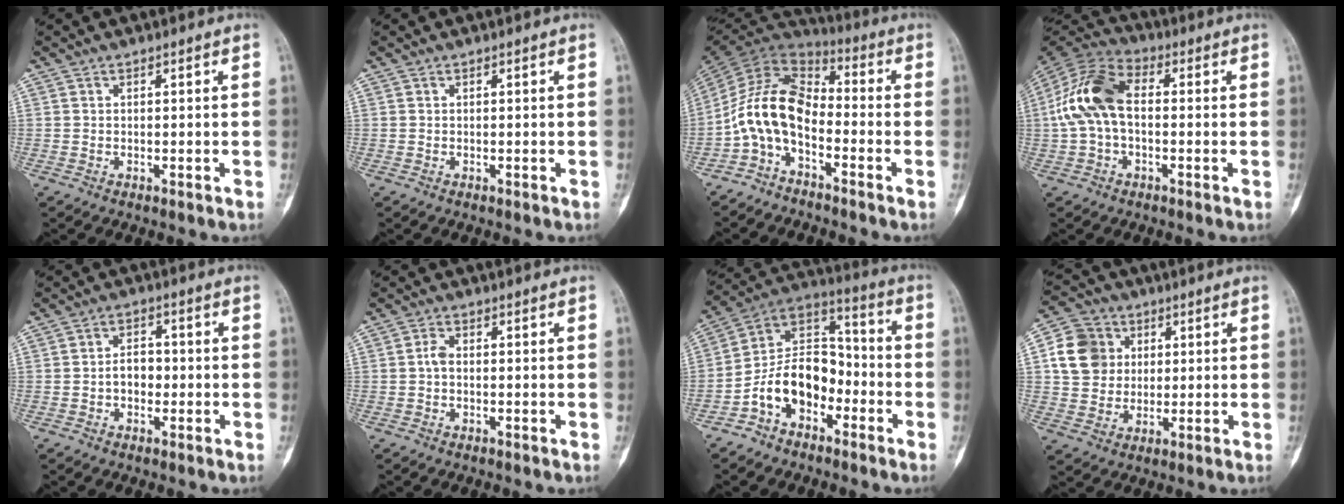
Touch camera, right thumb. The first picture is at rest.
{"total": 0.0}
{"total": 11.4, "force": [-4.0, 6.5, 8.5], "torque": [-0.160, 0.071, -0.091]}
{"total": 13.0, "force": [0.1, 7.9, 10.3], "torque": [-0.211, 0.035, -0.010]}
{"total": 4.1, "force": [-0.8, 2.9, 2.7], "torque": [-0.029, 0.017, -0.018]}
{"total": 1.9, "force": [-0.2, 1.1, 1.5], "torque": [-0.027, 0.003, -0.011]}
{"total": 13.6, "force": [-5.6, 9.2, 8.4], "torque": [-0.125, 0.075, -0.113]}
{"total": 11.0, "force": [2.3, 9.7, 4.7], "torque": [-0.068, 0.004, 0.038]}